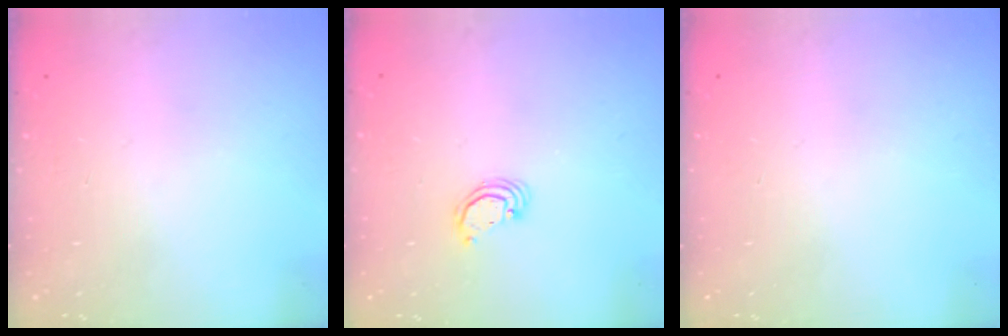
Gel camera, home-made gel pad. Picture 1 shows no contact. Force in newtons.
{"total": 2.3, "press": 2.3, "slide": 0.3}
{"total": 0.0}